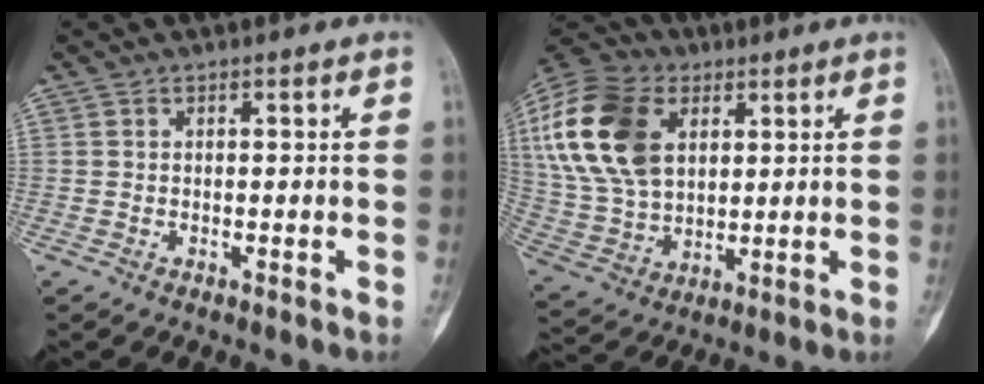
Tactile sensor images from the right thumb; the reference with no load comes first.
{"total": 21.1, "force": [6.3, 14.0, 14.5], "torque": [-0.293, -0.003, 0.115]}